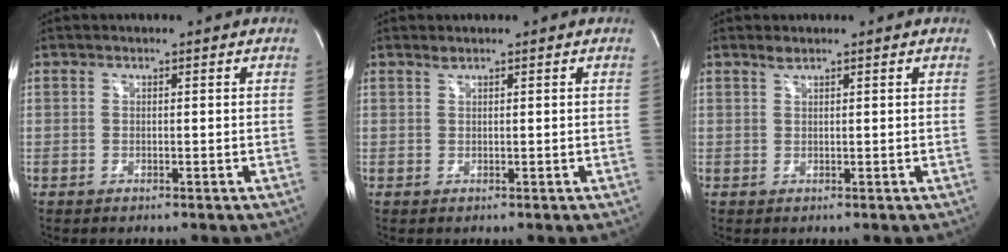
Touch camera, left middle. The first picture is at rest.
{"total": 0.6, "force": [0.5, -0.1, 0.2], "torque": [-0.008, 0.001, 0.014]}
{"total": 1.0, "force": [0.9, 0.0, 0.4], "torque": [-0.012, 0.003, 0.020]}